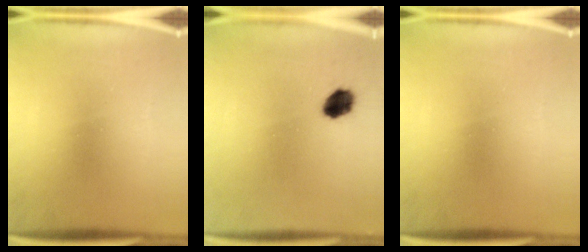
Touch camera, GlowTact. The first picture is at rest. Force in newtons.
{"total": 5.6}
{"total": 0.0}